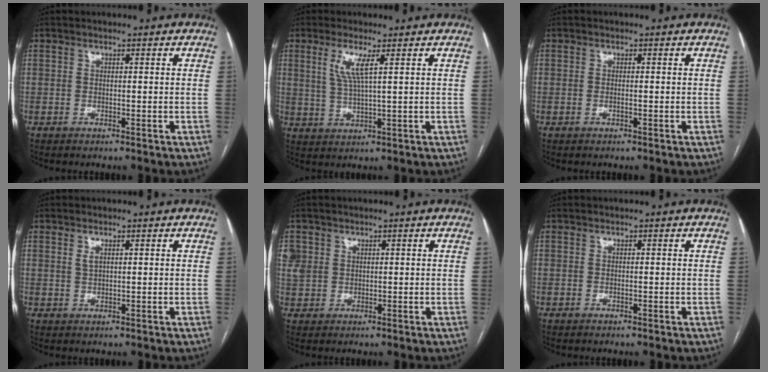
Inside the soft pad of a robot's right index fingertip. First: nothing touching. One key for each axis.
{"total": 4.7, "fx": 2.0, "fy": 0.1, "fz": 4.3, "tx": -0.096, "ty": -0.003, "tz": 0.043}
{"total": 0.6, "fx": -0.2, "fy": 0.1, "fz": 0.6, "tx": -0.014, "ty": -0.002, "tz": -0.003}
{"total": 1.2, "fx": 0.6, "fy": 0.4, "fz": 0.9, "tx": -0.019, "ty": 0.000, "tz": 0.014}
{"total": 5.8, "fx": 1.9, "fy": 5.2, "fz": 1.9, "tx": -0.062, "ty": 0.015, "tz": 0.047}
{"total": 0.0}